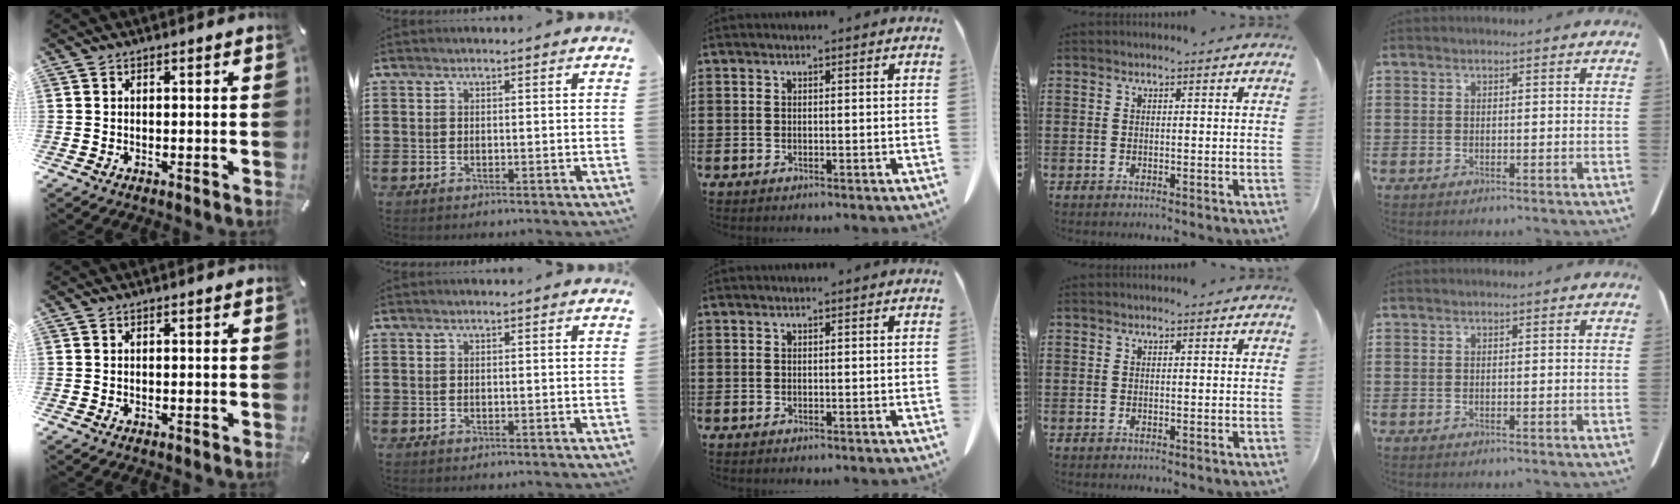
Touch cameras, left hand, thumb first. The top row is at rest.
{}